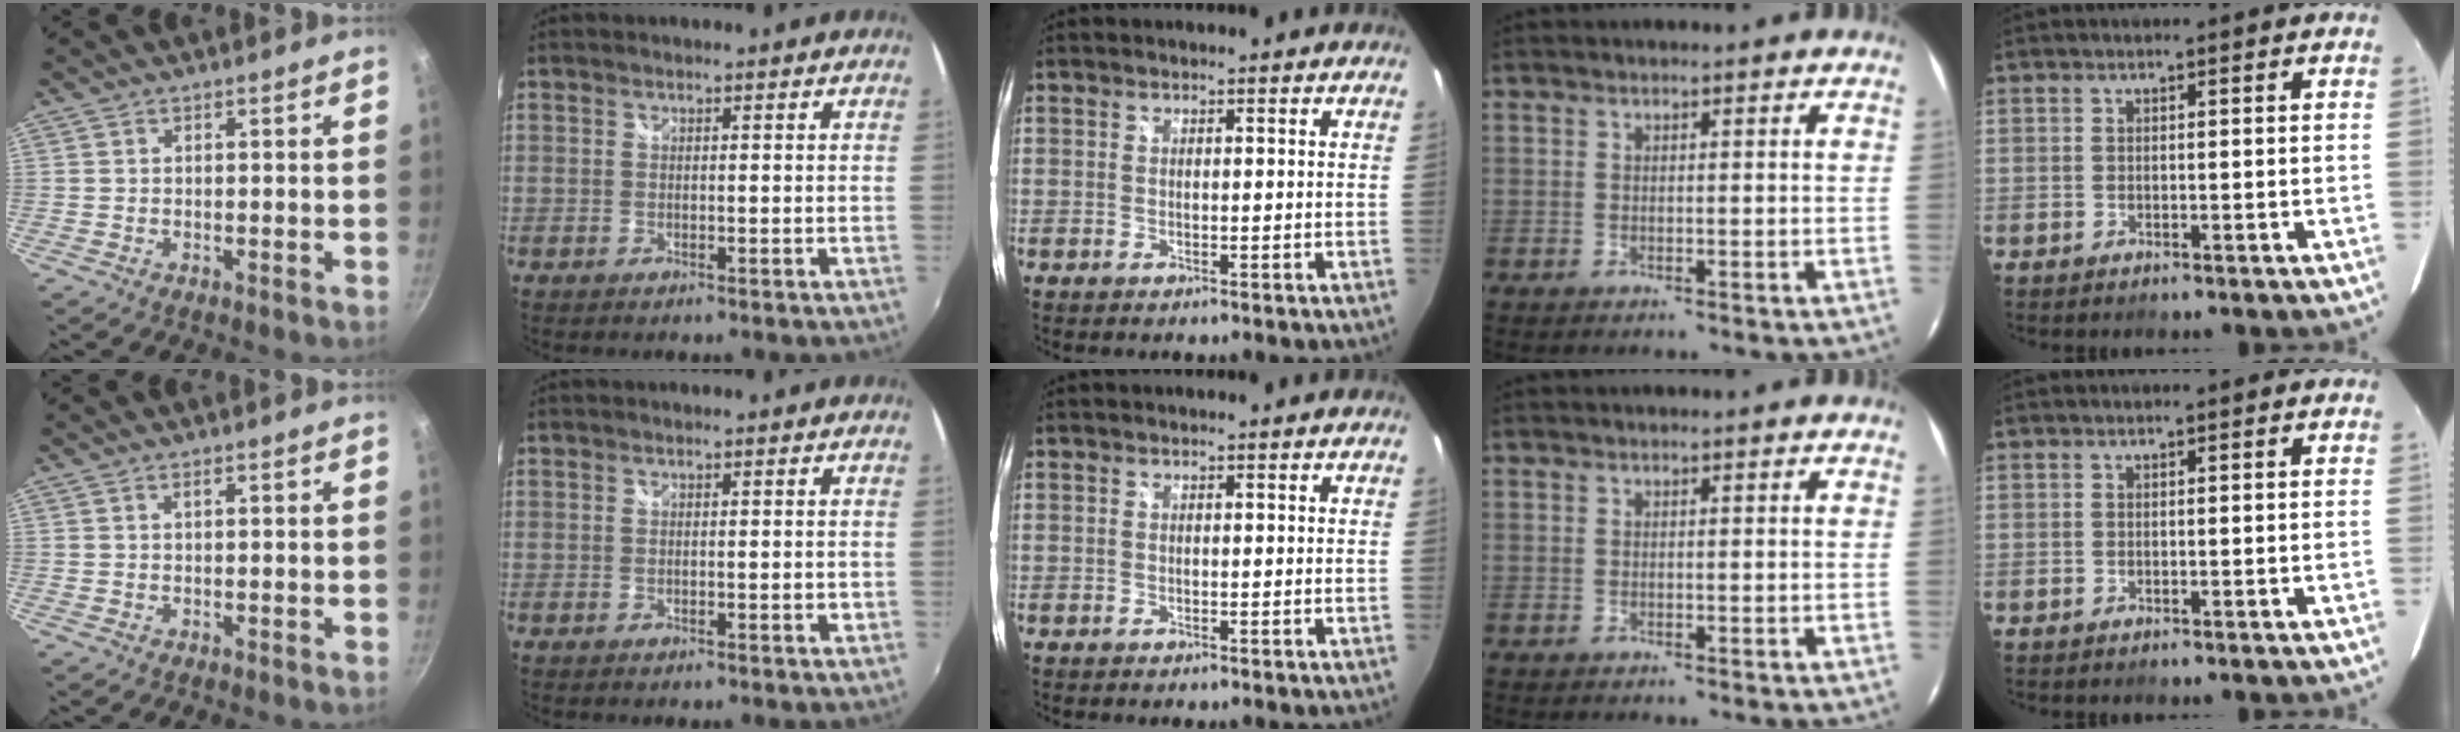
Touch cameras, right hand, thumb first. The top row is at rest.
{"thumb": {"total": 0.6, "force": [0.2, 0.1, 0.5], "torque": [-0.009, 0.003, 0.005]}, "index": {"total": 0.7, "force": [-0.2, 0.3, 0.6], "torque": [-0.007, 0.004, -0.001]}}